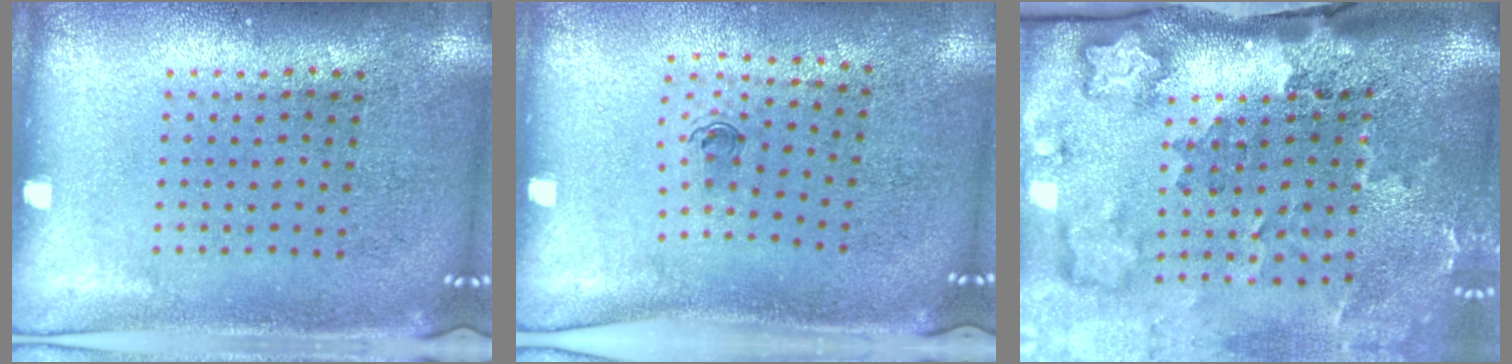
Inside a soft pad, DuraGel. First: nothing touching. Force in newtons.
{"total": 0.6, "press": 0.3, "slide": 0.5}
{"total": 3.5, "press": 2.2, "slide": 2.7}